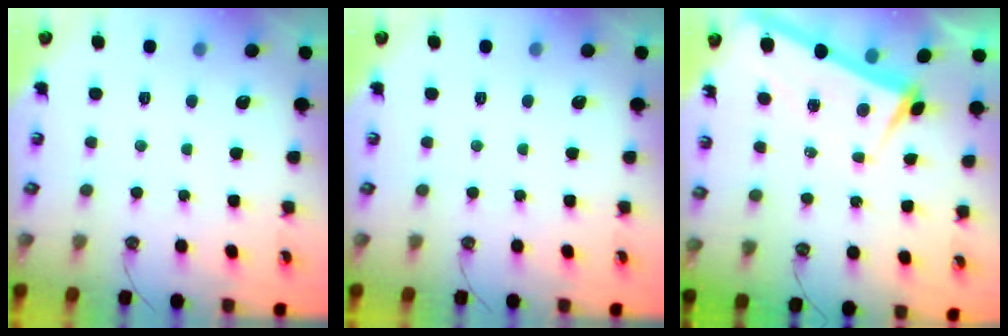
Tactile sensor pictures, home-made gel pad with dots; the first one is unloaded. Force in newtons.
{"total": 0.0}
{"total": 3.6, "press": 3.6, "slide": 0.0}